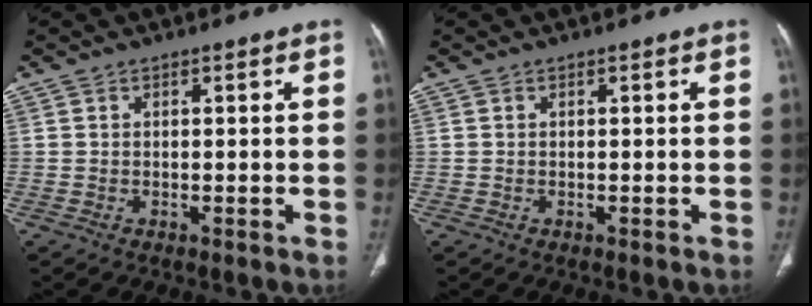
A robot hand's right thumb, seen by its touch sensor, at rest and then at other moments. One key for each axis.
{"total": 0.0}